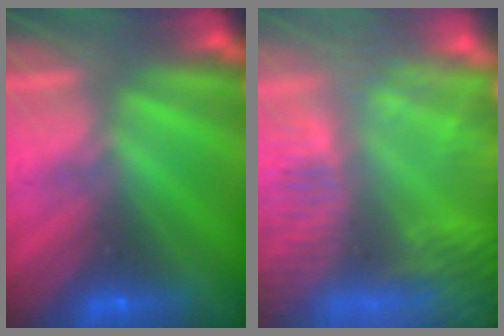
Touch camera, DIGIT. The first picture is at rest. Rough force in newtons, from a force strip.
{"total": 5.9}